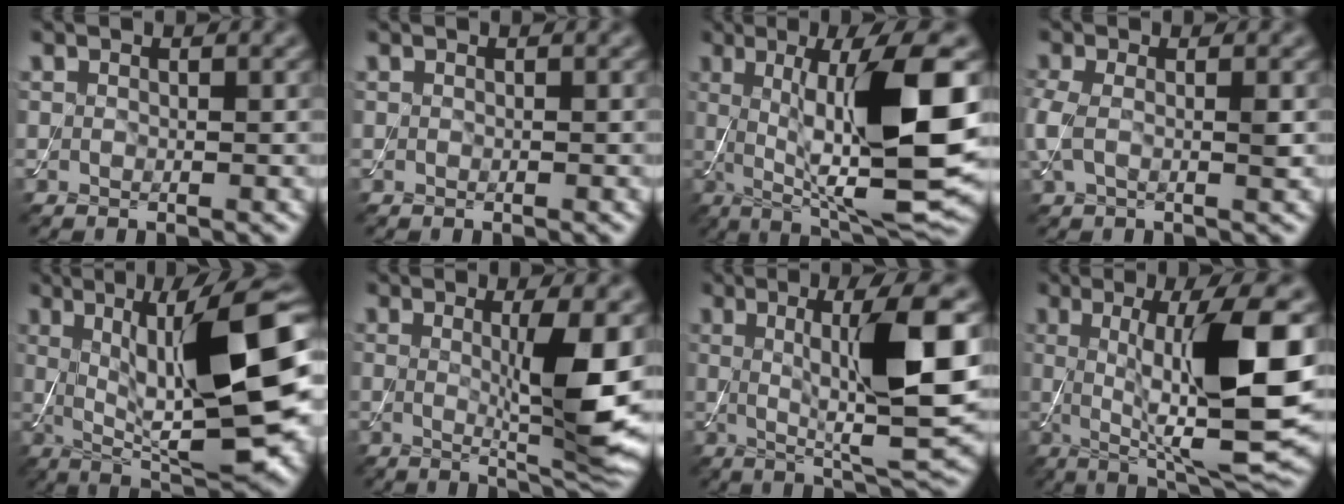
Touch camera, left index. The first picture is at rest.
{"total": 0.0}
{"total": 13.1, "force": [0.8, 2.8, 12.7], "torque": [-0.193, -0.005, 0.021]}
{"total": 3.1, "force": [0.0, 1.5, 2.7], "torque": [-0.071, -0.001, -0.006]}
{"total": 14.7, "force": [1.6, 4.0, 14.1], "torque": [-0.202, 0.005, 0.024]}
{"total": 6.5, "force": [0.5, 1.0, 6.4], "torque": [-0.099, -0.015, 0.014]}
{"total": 9.4, "force": [1.2, 1.6, 9.2], "torque": [-0.135, -0.009, 0.028]}
{"total": 11.6, "force": [0.8, 2.2, 11.4], "torque": [-0.169, -0.006, 0.022]}